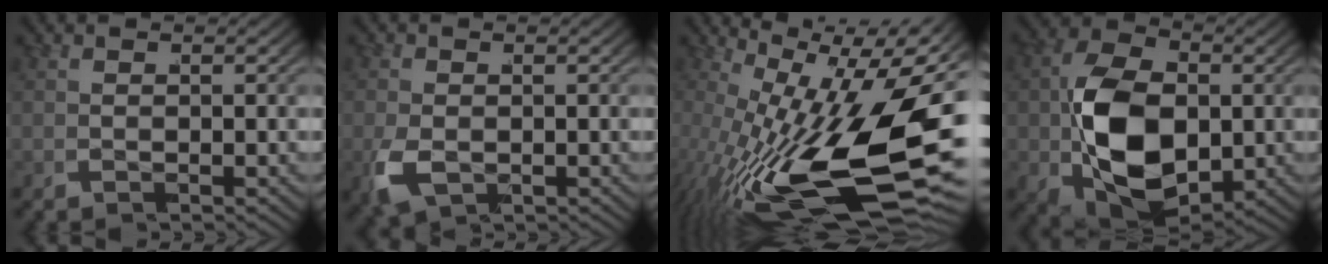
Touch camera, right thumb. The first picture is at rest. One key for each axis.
{"total": 3.4, "fx": -1.5, "fy": 2.4, "fz": 1.9, "tx": -0.055, "ty": -0.020, "tz": -0.015}
{"total": 19.4, "fx": -1.5, "fy": 10.4, "fz": 16.3, "tx": -0.294, "ty": -0.061, "tz": 0.005}
{"total": 12.5, "fx": -2.5, "fy": 8.3, "fz": 9.0, "tx": -0.216, "ty": -0.054, "tz": -0.020}